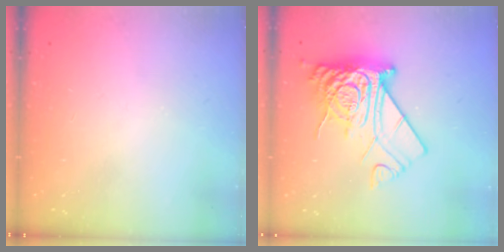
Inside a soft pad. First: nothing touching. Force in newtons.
{"total": 15.8, "press": 15.8, "slide": 1.6}